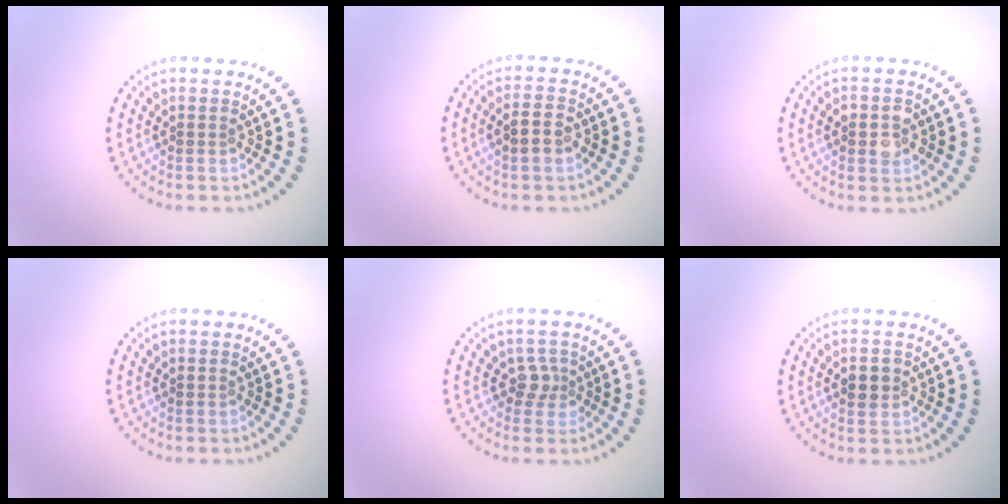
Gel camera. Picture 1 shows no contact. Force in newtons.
{"total": 2.6, "press": 2.6, "slide": 0.6}
{"total": 2.5, "press": 2.5, "slide": 0.2}
{"total": 0.0}
{"total": 1.7, "press": 1.2, "slide": 1.2}
{"total": 2.3, "press": 2.3, "slide": 0.1}